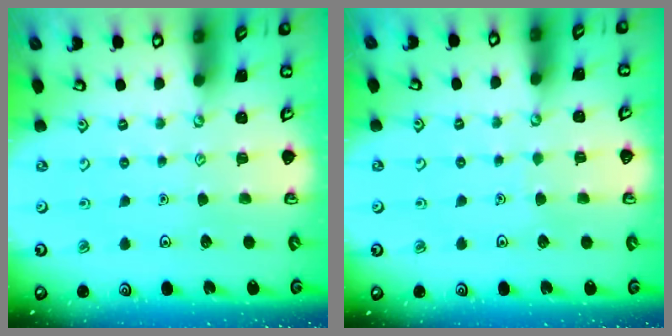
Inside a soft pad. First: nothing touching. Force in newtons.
{"total": 1.4, "press": 1.4, "slide": 0.1}